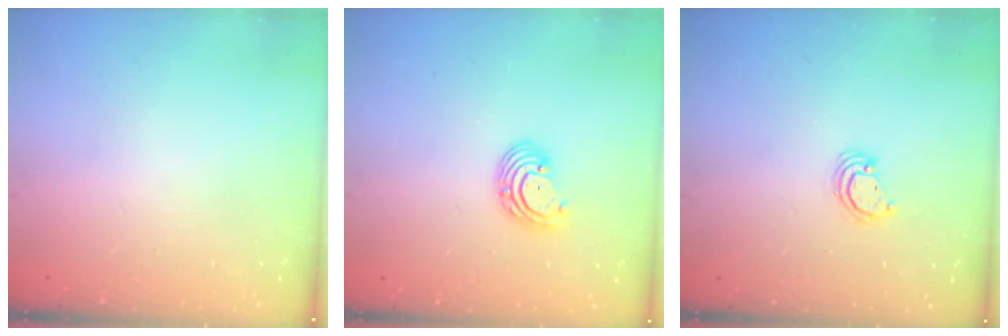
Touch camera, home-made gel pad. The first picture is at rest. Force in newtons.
{"total": 3.9, "press": 3.9, "slide": 0.3}
{"total": 2.7, "press": 2.7, "slide": 0.2}